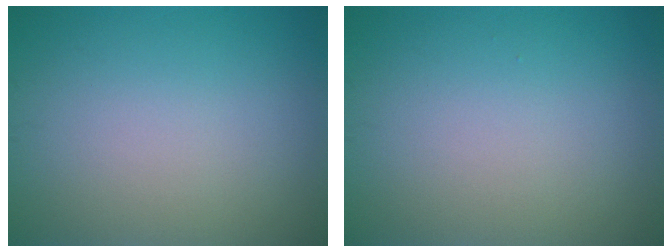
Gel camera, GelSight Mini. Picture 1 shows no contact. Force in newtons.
{"total": 0.0}